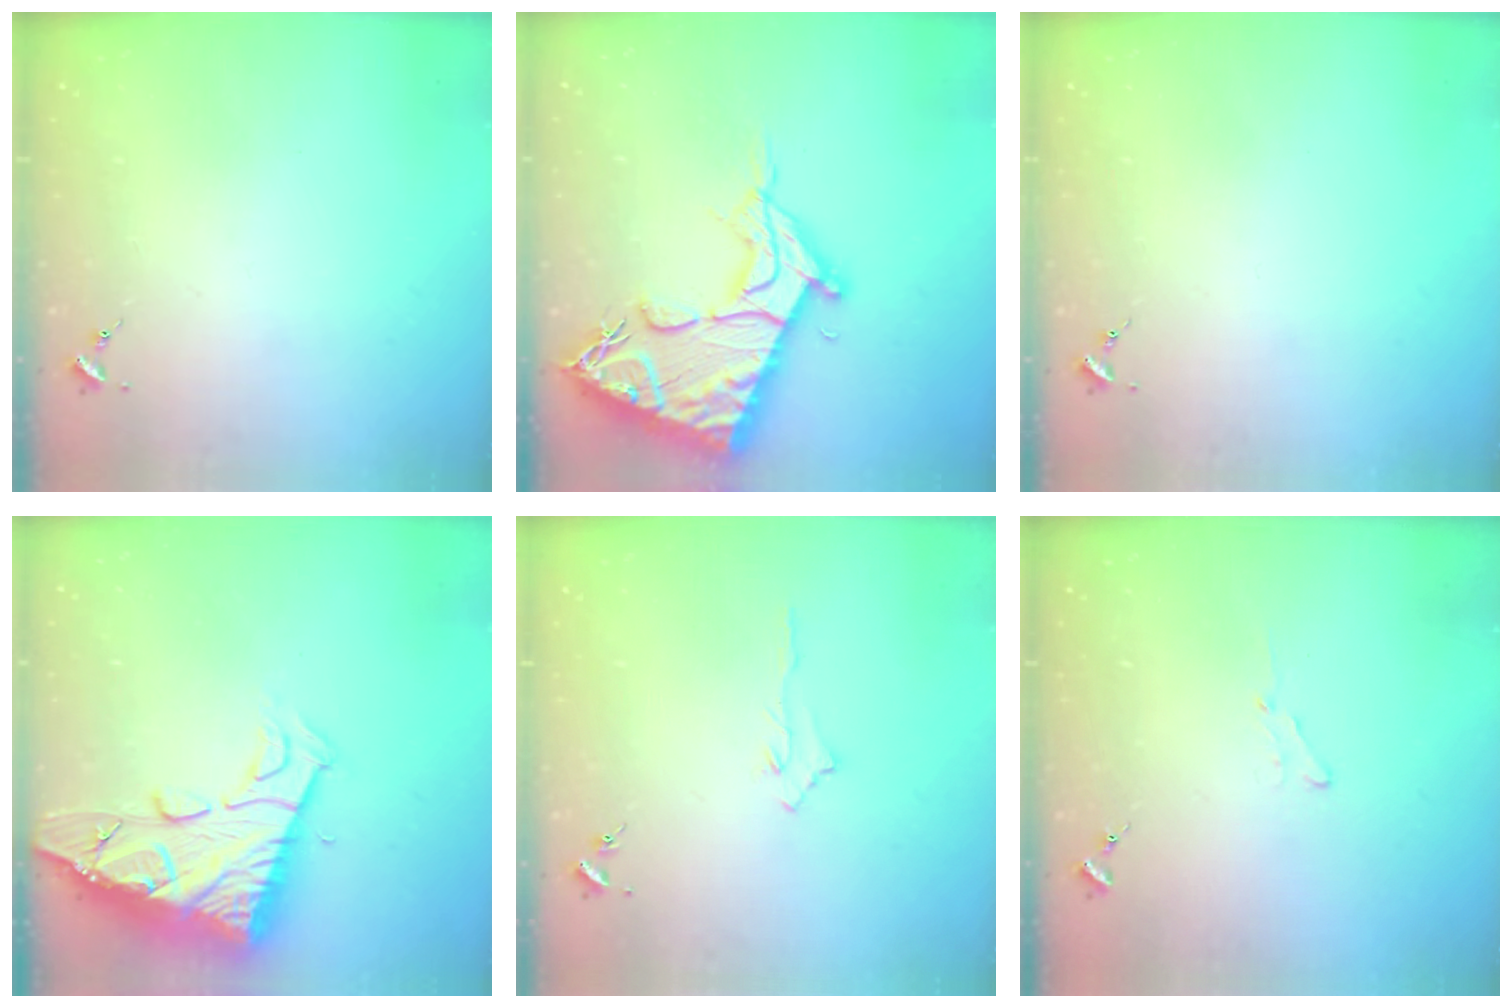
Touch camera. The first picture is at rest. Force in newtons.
{"total": 19.5, "press": 19.4, "slide": 1.8}
{"total": 0.0}
{"total": 15.0, "press": 14.9, "slide": 1.4}
{"total": 2.9, "press": 2.9, "slide": 0.4}
{"total": 3.6, "press": 3.6, "slide": 0.4}